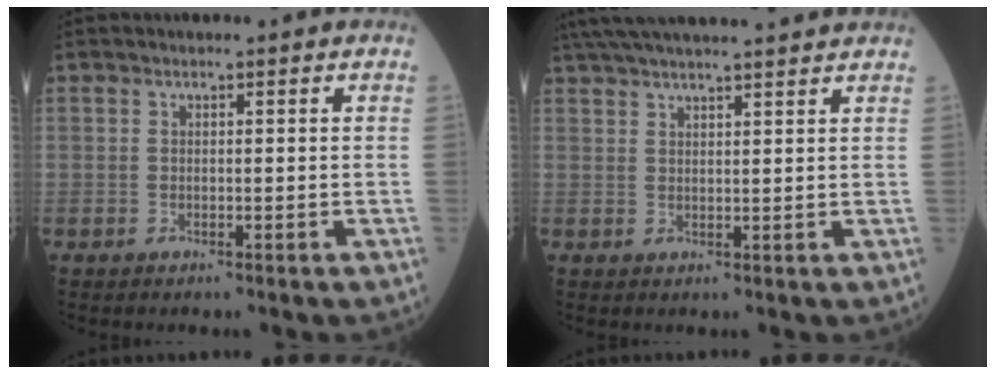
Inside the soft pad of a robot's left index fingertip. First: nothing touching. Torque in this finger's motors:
{"motor_torque": [0.84, -1.30, 0.10, 0.05]}